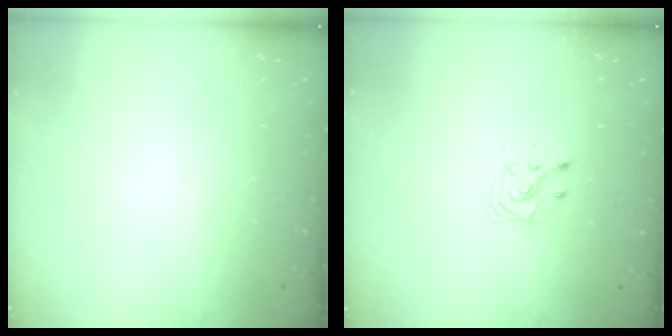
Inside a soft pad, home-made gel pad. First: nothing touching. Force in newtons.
{"total": 3.5, "press": 3.4, "slide": 1.1}